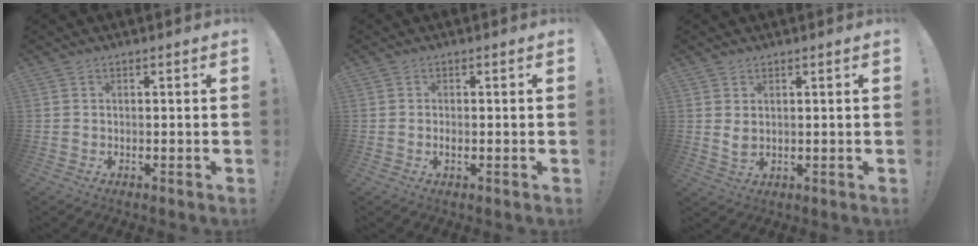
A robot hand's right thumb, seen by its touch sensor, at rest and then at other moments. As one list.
[{"total": 1.1, "force": [-0.5, 0.3, 0.9], "torque": [-0.010, -0.002, -0.010]}, {"total": 2.8, "force": [1.2, 1.5, 2.0], "torque": [-0.026, -0.006, 0.020]}]